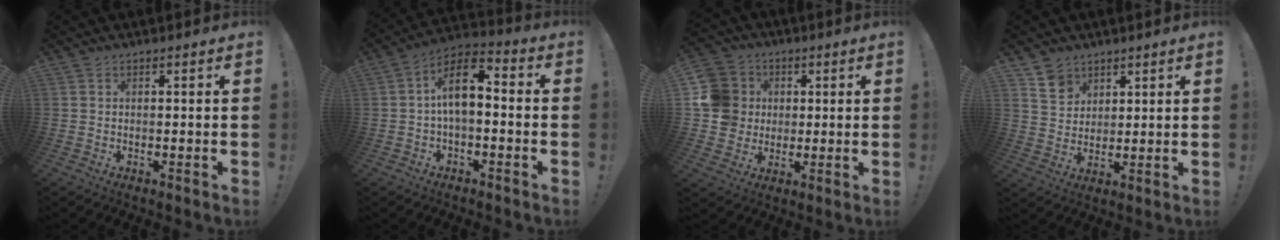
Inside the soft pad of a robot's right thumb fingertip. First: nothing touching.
{"total": 10.7, "force": [0.7, 5.5, 9.2], "torque": [-0.155, 0.010, 0.015]}
{"total": 13.3, "force": [1.7, 12.3, 4.9], "torque": [-0.078, 0.004, 0.040]}
{"total": 6.9, "force": [4.8, 4.8, 1.3], "torque": [-0.012, -0.036, 0.093]}